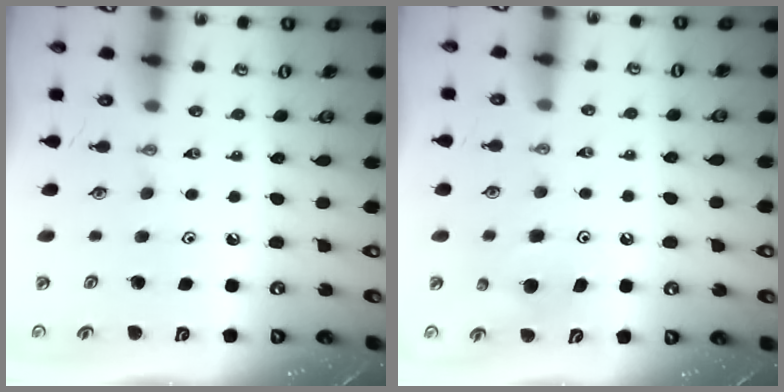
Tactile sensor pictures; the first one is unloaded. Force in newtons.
{"total": 5.2, "press": 5.2, "slide": 0.4}